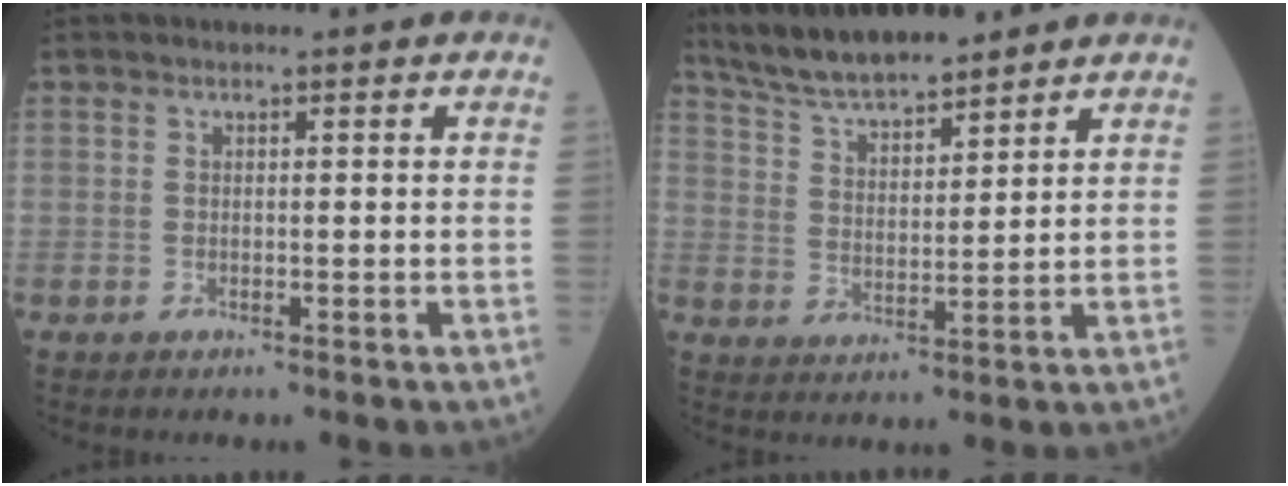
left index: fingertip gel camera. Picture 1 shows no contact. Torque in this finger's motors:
{"motor_torque": [0.05, -0.25, 0.15, 0.04]}